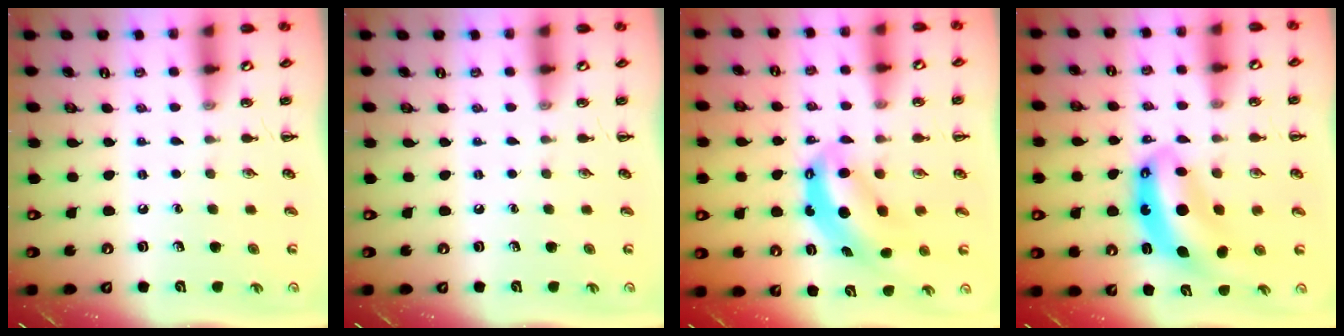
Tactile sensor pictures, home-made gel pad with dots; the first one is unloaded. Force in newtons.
{"total": 0.0}
{"total": 7.0, "press": 6.8, "slide": 1.4}
{"total": 8.9, "press": 8.6, "slide": 2.2}